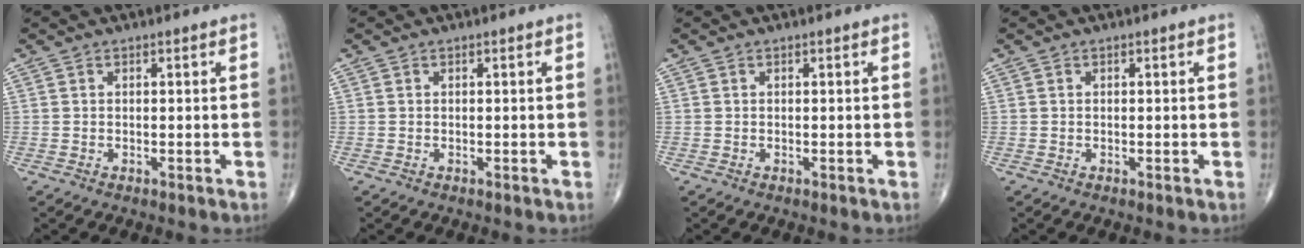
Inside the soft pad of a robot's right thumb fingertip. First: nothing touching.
{"total": 0.0}
{"total": 0.0}
{"total": 0.0}